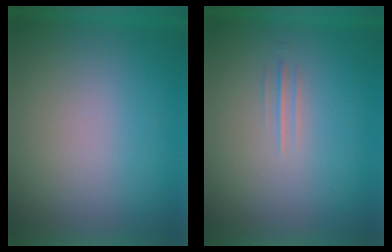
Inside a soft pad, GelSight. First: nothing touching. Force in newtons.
{"total": 1.5}